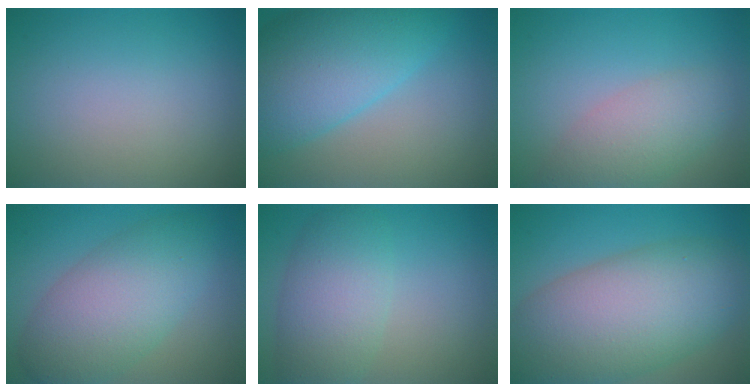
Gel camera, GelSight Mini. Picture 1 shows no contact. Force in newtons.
{"total": 9.8, "press": 9.8, "slide": 0.4}
{"total": 4.2, "press": 4.2, "slide": 0.4}
{"total": 7.3, "press": 7.3, "slide": 0.3}
{"total": 5.4, "press": 5.4, "slide": 0.3}
{"total": 11.6, "press": 11.6, "slide": 0.3}